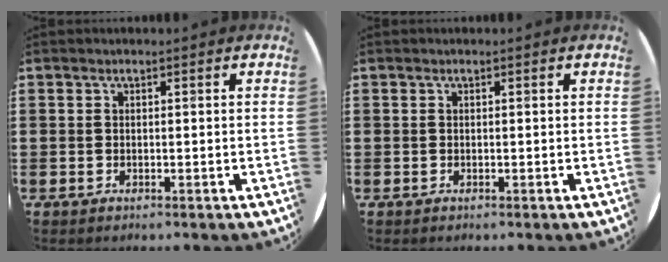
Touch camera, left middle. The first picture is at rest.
{"total": 0.0}